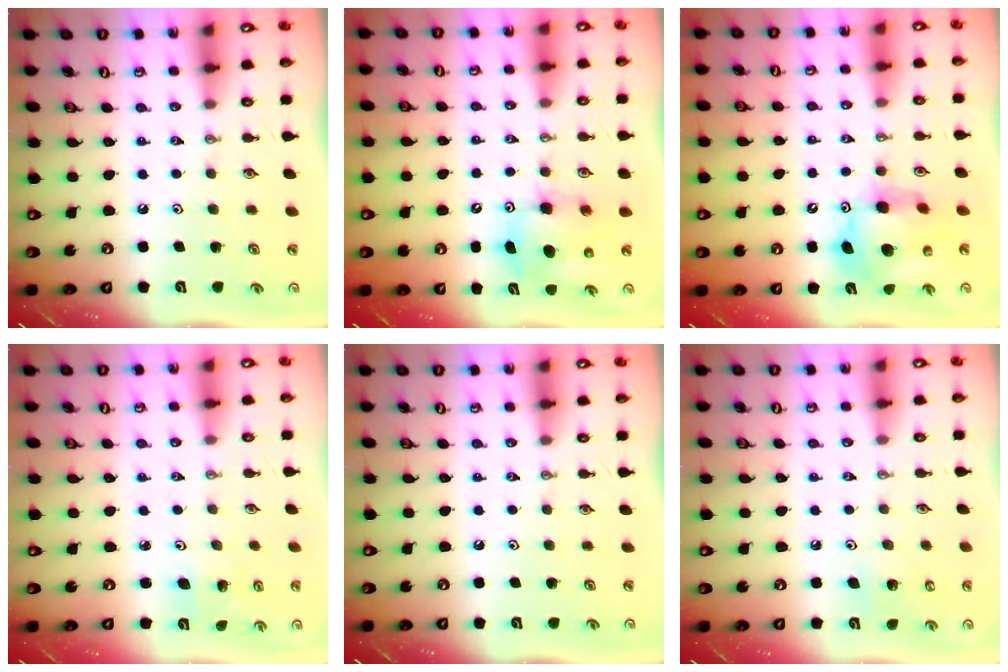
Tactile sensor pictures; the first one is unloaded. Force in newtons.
{"total": 7.9, "press": 7.6, "slide": 2.3}
{"total": 12.9, "press": 12.9, "slide": 1.0}
{"total": 2.5, "press": 2.5, "slide": 0.1}
{"total": 0.0}
{"total": 5.7, "press": 5.7, "slide": 0.4}